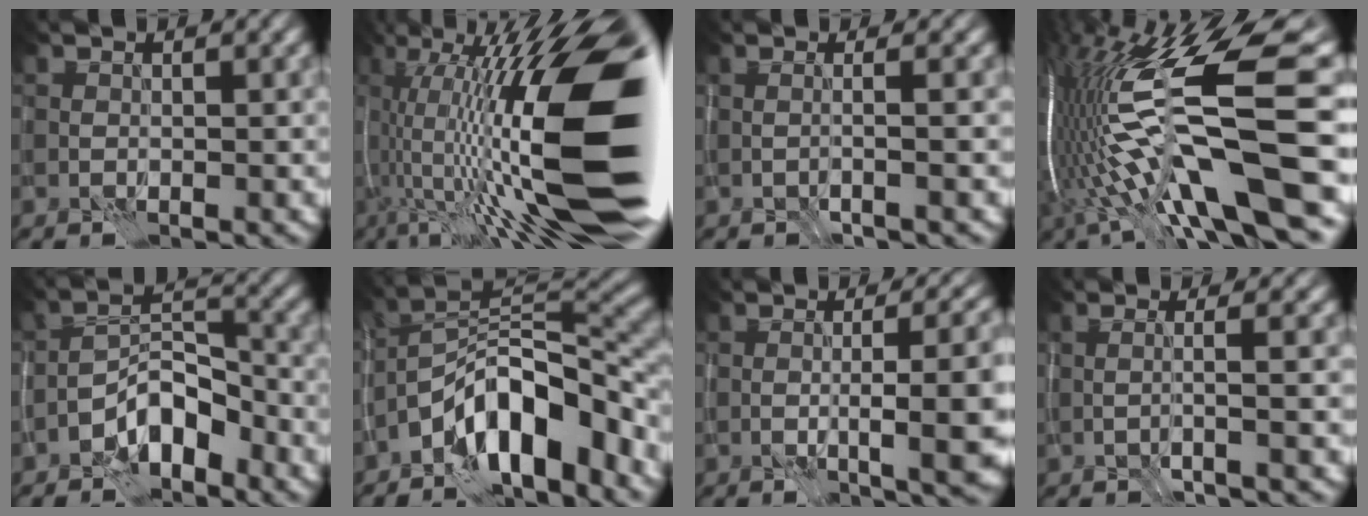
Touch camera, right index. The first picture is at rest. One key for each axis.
{"total": 20.3, "fx": 0.8, "fy": 6.6, "fz": 19.2, "tx": -0.303, "ty": 0.020, "tz": 0.013}
{"total": 2.2, "fx": -0.2, "fy": 0.7, "fz": 2.1, "tx": -0.018, "ty": 0.000, "tz": -0.018}
{"total": 18.4, "fx": -1.6, "fy": 4.7, "fz": 17.7, "tx": -0.331, "ty": -0.001, "tz": -0.027}
{"total": 4.8, "fx": -3.2, "fy": 2.0, "fz": 3.0, "tx": -0.041, "ty": 0.018, "tz": -0.062}
{"total": 9.9, "fx": -5.5, "fy": 3.8, "fz": 7.3, "tx": -0.104, "ty": 0.017, "tz": -0.110}
{"total": 9.0, "fx": -1.0, "fy": 2.4, "fz": 8.6, "tx": -0.105, "ty": 0.006, "tz": -0.012}
{"total": 2.5, "fx": -0.3, "fy": 0.6, "fz": 2.4, "tx": -0.027, "ty": 0.002, "tz": -0.017}